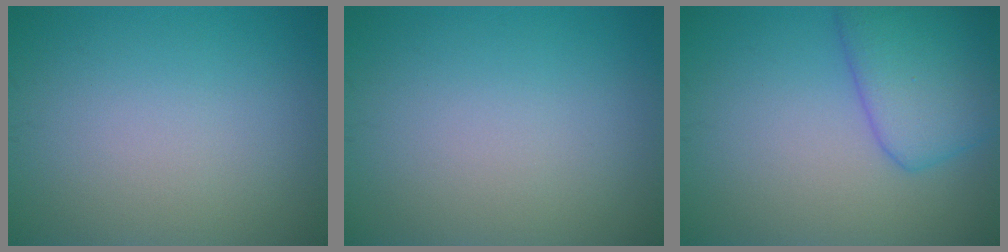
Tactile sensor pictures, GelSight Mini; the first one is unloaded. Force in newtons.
{"total": 0.0}
{"total": 5.6, "press": 5.6, "slide": 0.4}